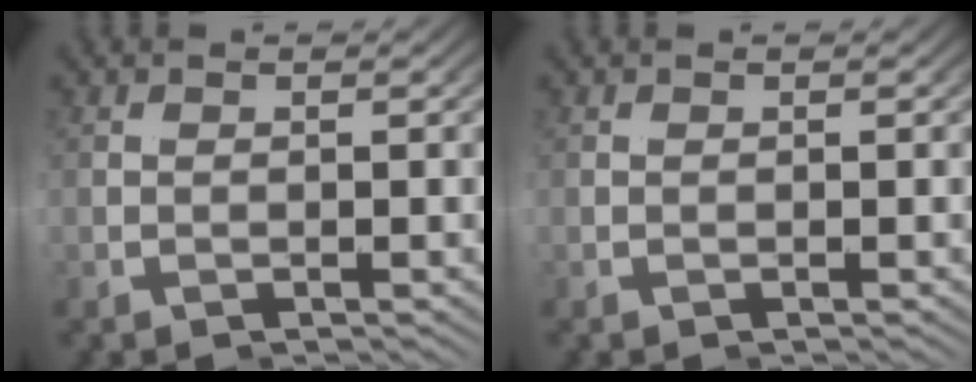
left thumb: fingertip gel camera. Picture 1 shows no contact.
{"total": 0.0}